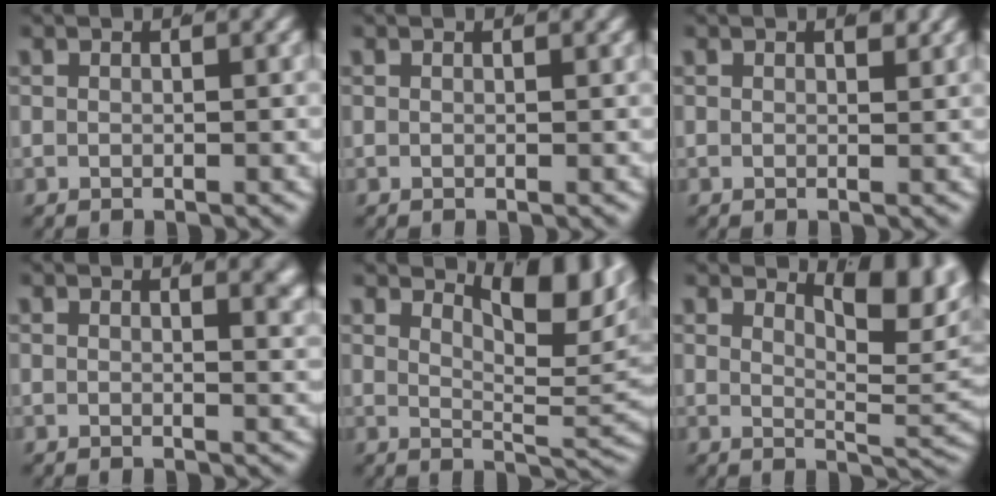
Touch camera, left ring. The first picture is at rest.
{"total": 0.0}
{"total": 0.7, "force": [0.5, 0.3, 0.5], "torque": [-0.002, -0.002, 0.007]}
{"total": 2.0, "force": [1.2, 0.3, 1.6], "torque": [-0.012, -0.009, 0.020]}
{"total": 5.9, "force": [2.9, 1.5, 4.9], "torque": [-0.055, -0.012, 0.051]}
{"total": 5.2, "force": [2.5, 1.1, 4.4], "torque": [-0.046, -0.013, 0.043]}